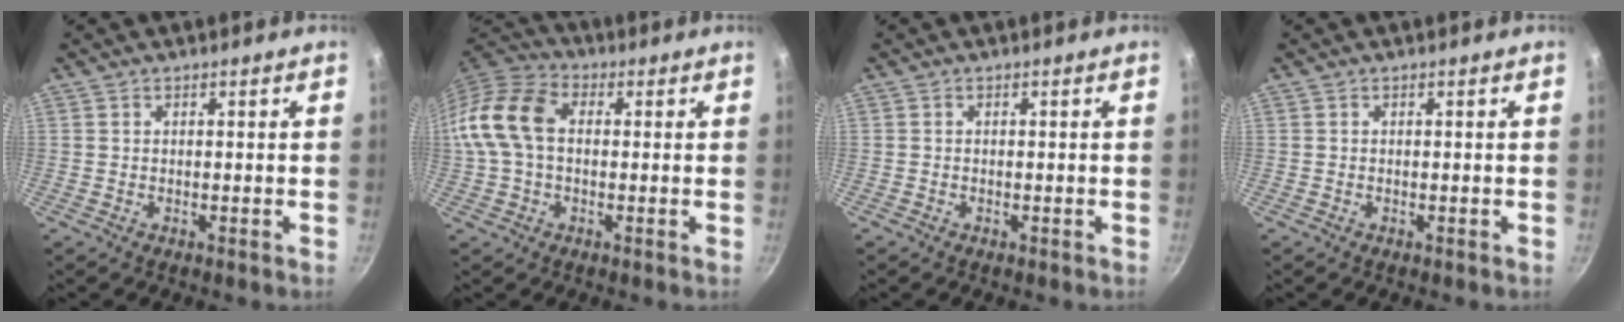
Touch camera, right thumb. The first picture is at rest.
{"total": 12.5, "force": [0.8, 8.5, 9.1], "torque": [-0.165, 0.030, -0.002]}
{"total": 0.0}
{"total": 0.0}